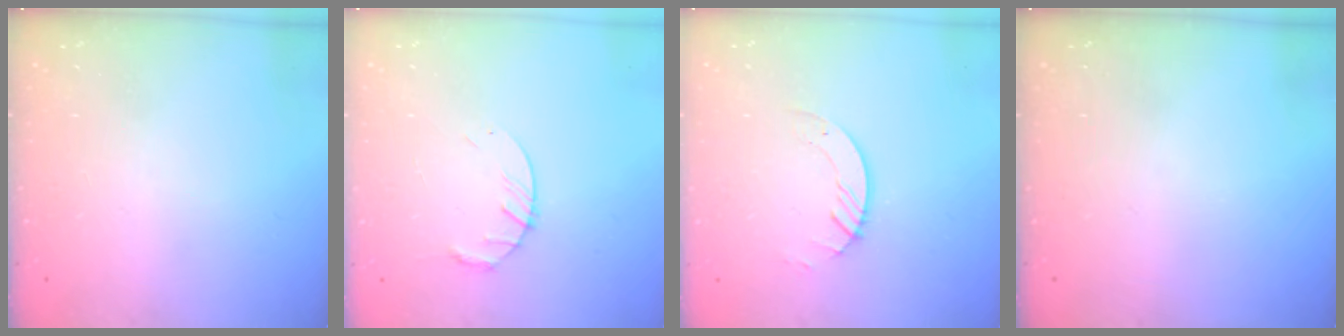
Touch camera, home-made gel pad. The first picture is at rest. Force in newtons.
{"total": 3.6, "press": 3.6, "slide": 0.6}
{"total": 2.6, "press": 2.6, "slide": 0.3}
{"total": 0.0}